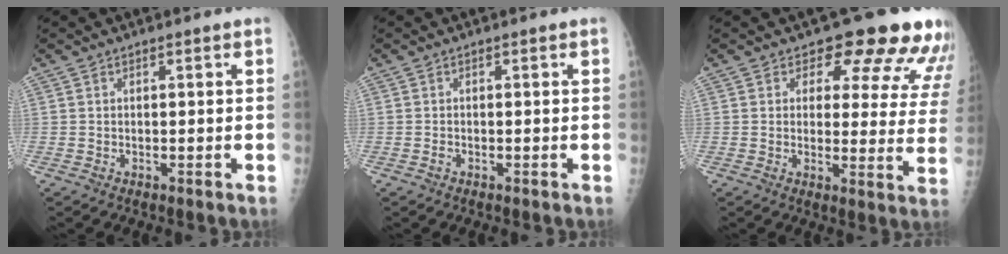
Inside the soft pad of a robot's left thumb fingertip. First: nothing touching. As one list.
[{"total": 0.5, "force": [-0.3, 0.3, 0.3], "torque": [-0.004, 0.000, -0.006]}, {"total": 14.6, "force": [11.6, 6.0, 6.5], "torque": [-0.021, -0.069, 0.114]}]